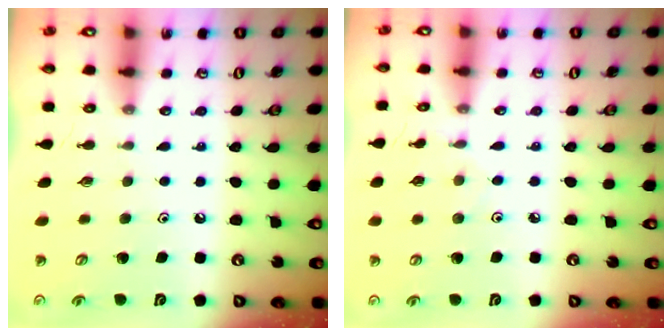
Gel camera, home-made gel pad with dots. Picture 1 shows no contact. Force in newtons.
{"total": 2.2, "press": 2.2, "slide": 0.4}